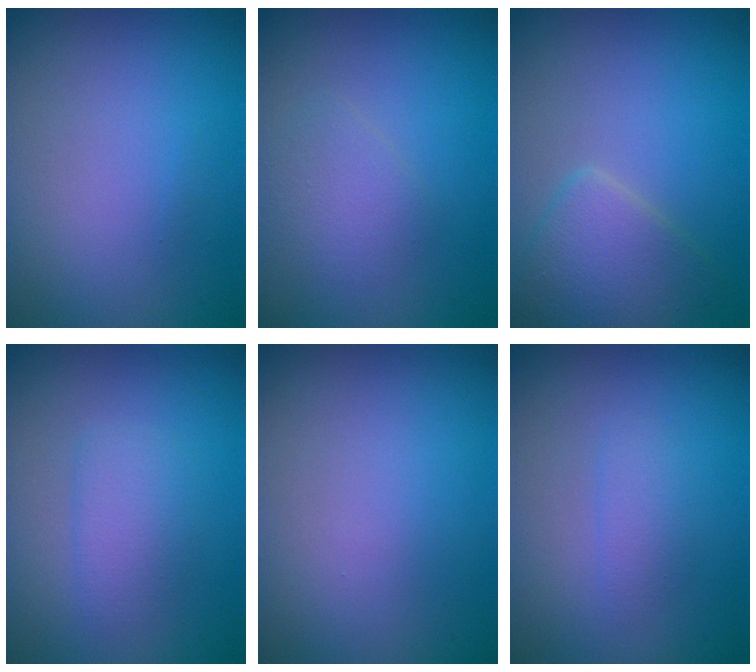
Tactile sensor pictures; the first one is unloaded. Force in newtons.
{"total": 1.8, "press": 1.8, "slide": 0.1}
{"total": 3.4, "press": 3.4, "slide": 0.2}
{"total": 1.8, "press": 1.8, "slide": 0.1}
{"total": 0.0}
{"total": 1.1, "press": 1.1, "slide": 0.0}